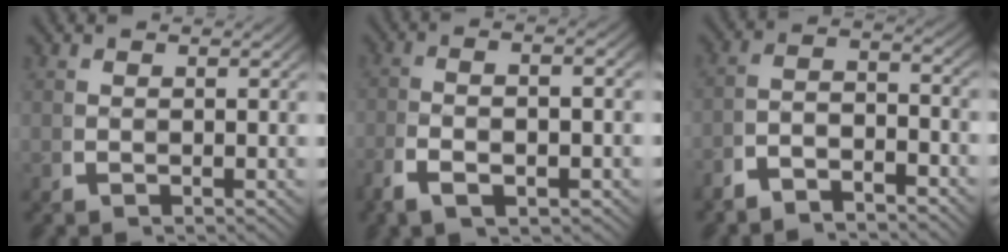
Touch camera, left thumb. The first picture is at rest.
{"total": 4.3, "force": [-1.0, 1.2, 4.0], "torque": [-0.085, 0.002, -0.016]}
{"total": 4.0, "force": [-2.3, 2.0, 2.6], "torque": [-0.042, -0.012, -0.045]}